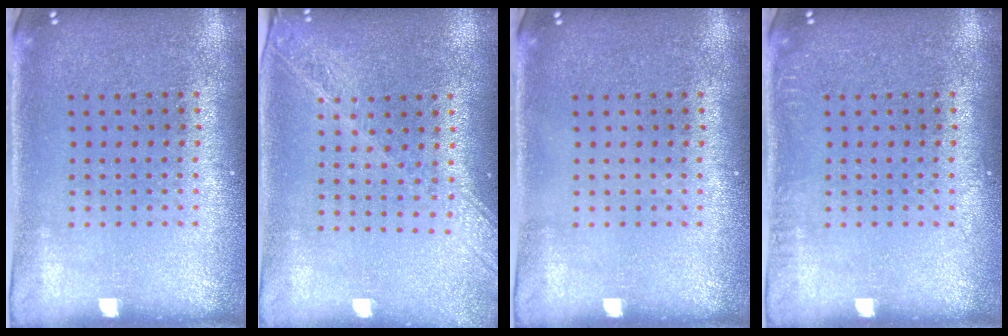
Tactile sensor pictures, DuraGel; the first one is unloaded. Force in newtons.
{"total": 1.8, "press": 1.6, "slide": 0.8}
{"total": 0.0}
{"total": 0.7, "press": 0.7, "slide": 0.1}